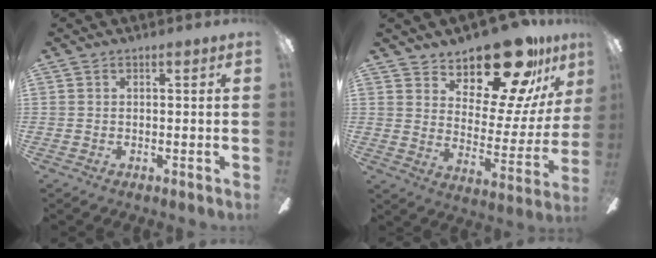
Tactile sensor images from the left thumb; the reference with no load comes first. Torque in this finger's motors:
{"motor_torque": [0.37, 0.41, 1.26, -1.51, 0.06]}